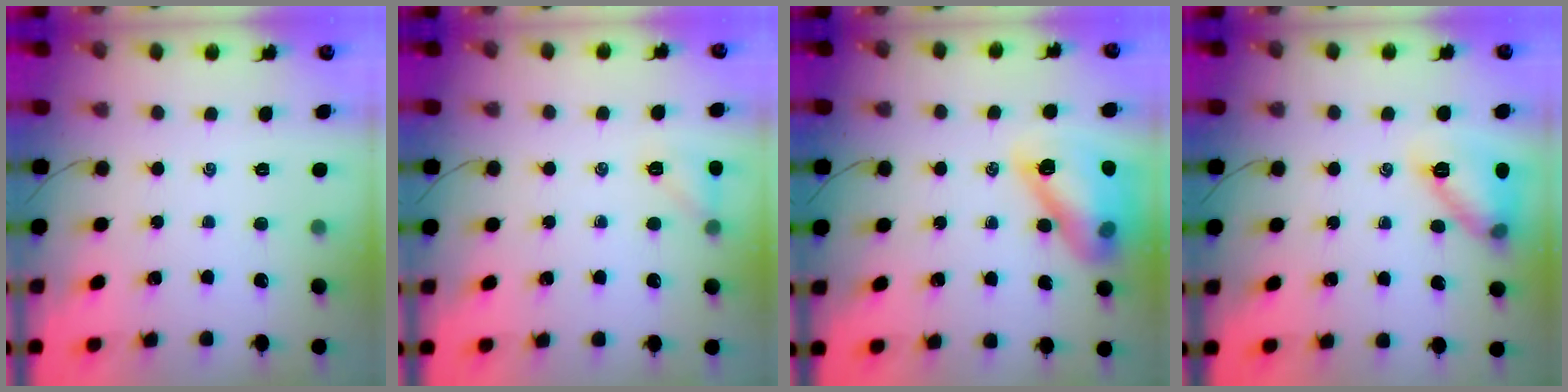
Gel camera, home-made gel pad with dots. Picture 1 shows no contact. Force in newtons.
{"total": 7.5, "press": 7.4, "slide": 1.2}
{"total": 14.2, "press": 13.9, "slide": 3.3}
{"total": 12.3, "press": 12.3, "slide": 1.0}